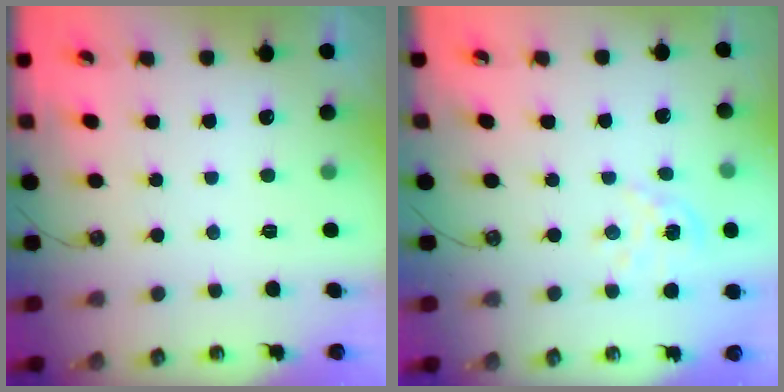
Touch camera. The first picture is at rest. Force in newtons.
{"total": 3.5, "press": 3.5, "slide": 0.2}